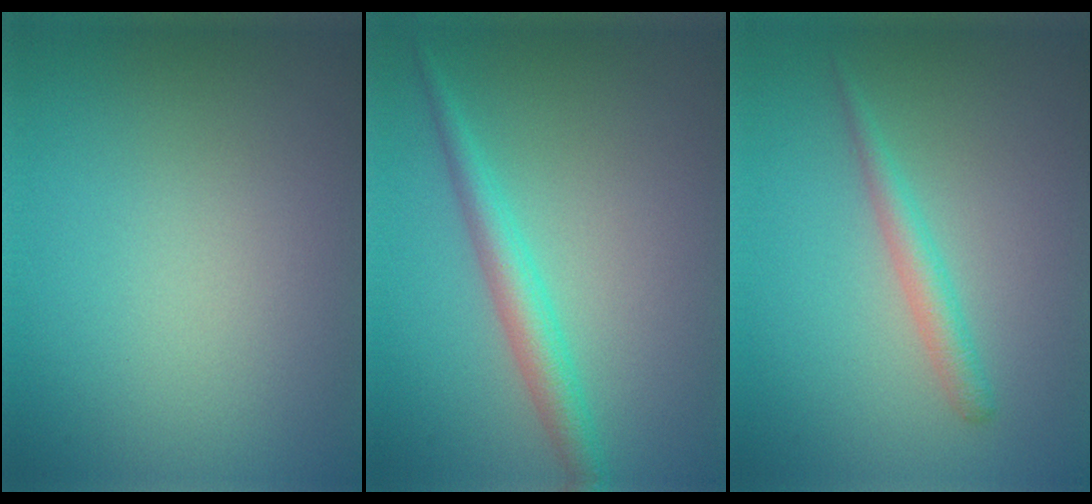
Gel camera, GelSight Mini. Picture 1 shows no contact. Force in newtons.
{"total": 2.7, "press": 2.7, "slide": 0.2}
{"total": 1.8, "press": 1.8, "slide": 0.0}